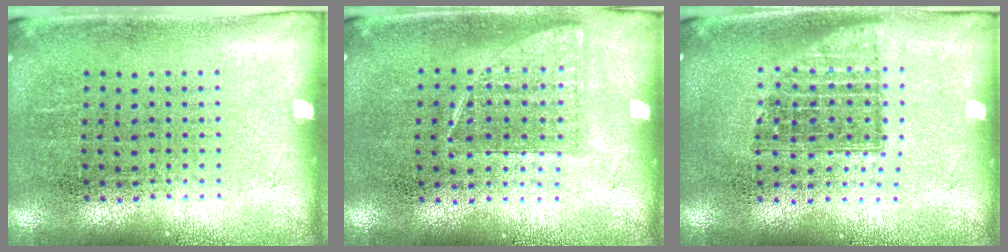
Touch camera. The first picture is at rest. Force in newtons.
{"total": 0.8, "press": 0.7, "slide": 0.2}
{"total": 1.4, "press": 1.1, "slide": 0.8}